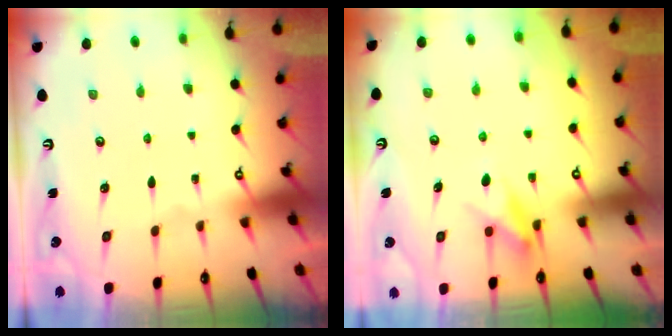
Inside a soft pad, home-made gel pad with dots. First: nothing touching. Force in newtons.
{"total": 8.5, "press": 8.4, "slide": 0.7}